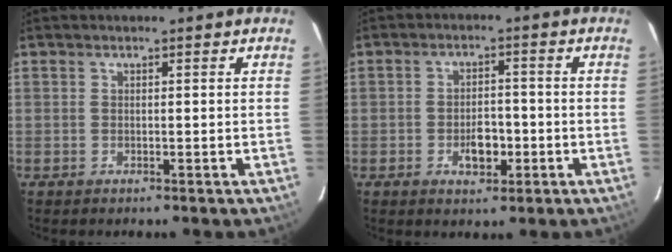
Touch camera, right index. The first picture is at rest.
{"total": 5.1, "force": [-1.8, 3.1, 3.7], "torque": [-0.066, 0.004, -0.023]}